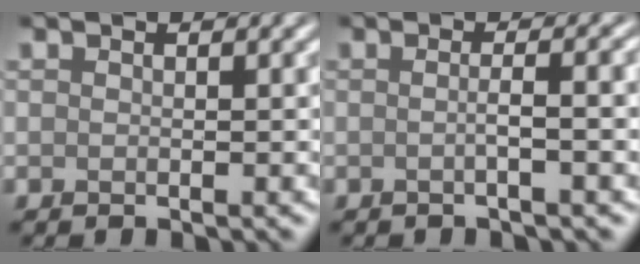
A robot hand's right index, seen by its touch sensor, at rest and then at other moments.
{"total": 3.1, "force": [-0.2, 0.8, 3.0], "torque": [-0.035, 0.007, -0.010]}